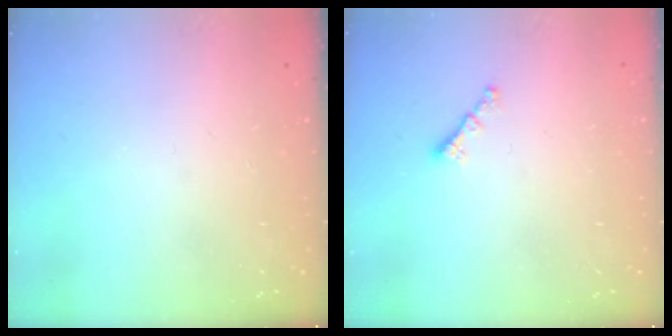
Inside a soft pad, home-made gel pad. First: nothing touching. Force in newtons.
{"total": 0.6, "press": 0.5, "slide": 0.4}